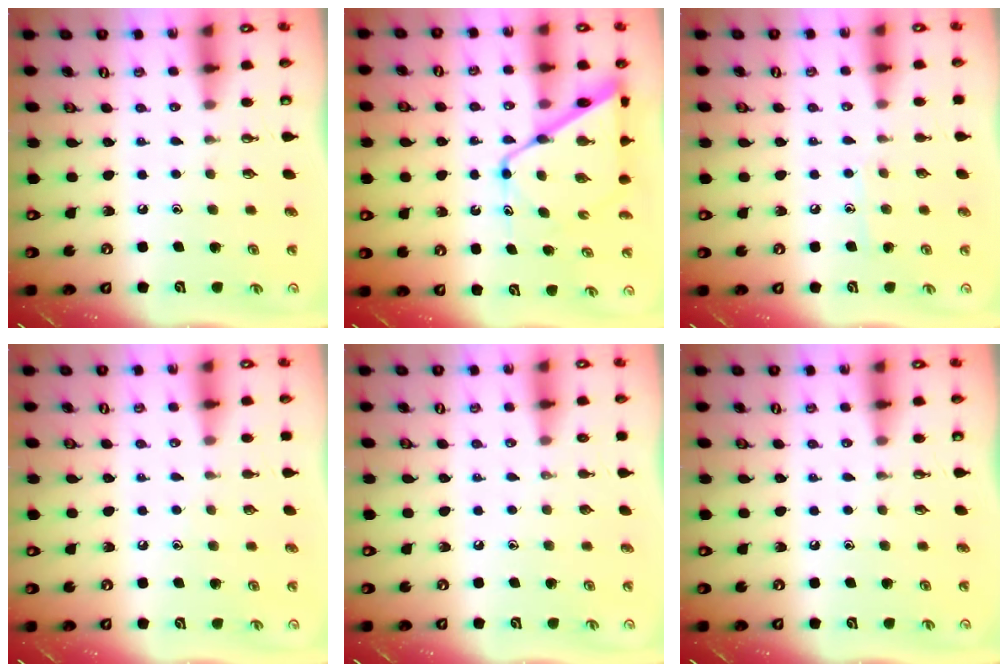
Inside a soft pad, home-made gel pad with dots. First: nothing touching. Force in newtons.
{"total": 12.7, "press": 12.7, "slide": 0.8}
{"total": 5.7, "press": 5.7, "slide": 0.7}
{"total": 3.3, "press": 3.3, "slide": 0.3}
{"total": 0.0}
{"total": 0.0}